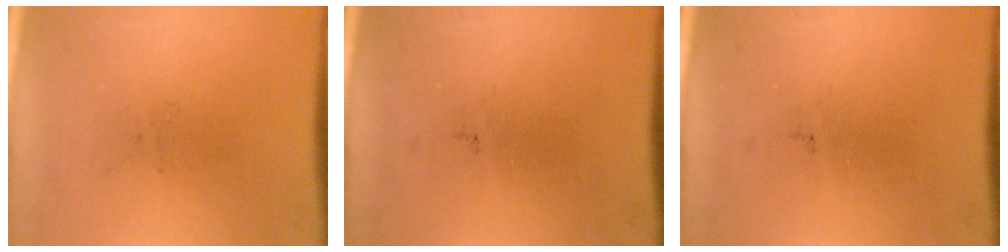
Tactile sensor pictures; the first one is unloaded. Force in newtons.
{"total": 0.0}
{"total": 0.0}